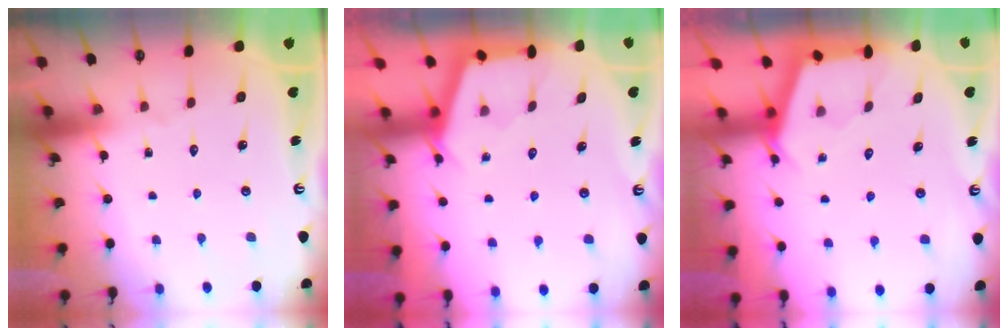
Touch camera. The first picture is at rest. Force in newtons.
{"total": 2.8, "press": 2.8, "slide": 0.3}
{"total": 2.7, "press": 2.6, "slide": 0.3}